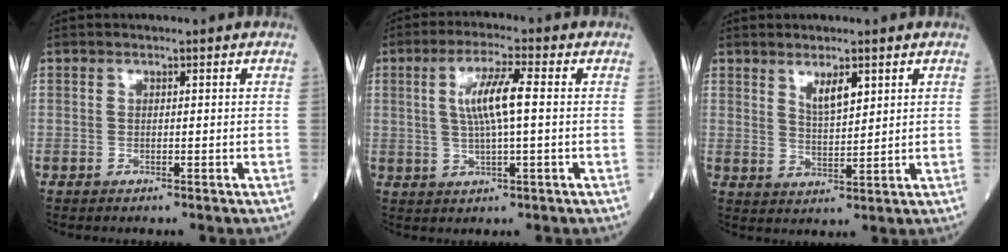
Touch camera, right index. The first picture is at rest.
{"total": 6.9, "force": [0.9, 0.7, 6.8], "torque": [-0.133, 0.007, 0.017]}
{"total": 4.1, "force": [2.4, 1.1, 3.2], "torque": [-0.059, -0.003, 0.046]}